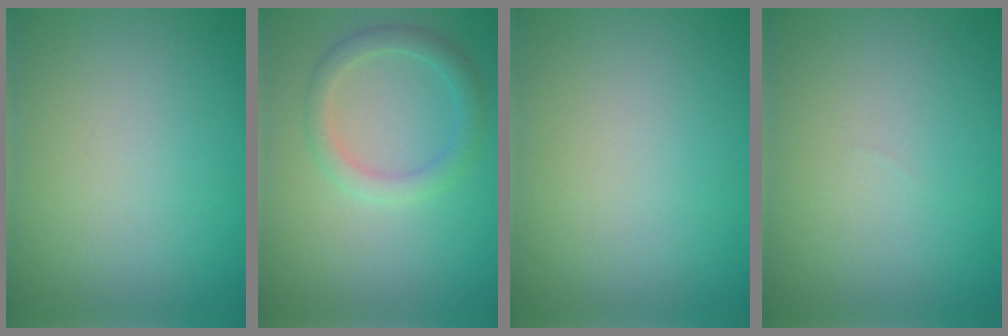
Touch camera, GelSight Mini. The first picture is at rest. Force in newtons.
{"total": 2.4, "press": 2.4, "slide": 0.1}
{"total": 0.0}
{"total": 0.0}